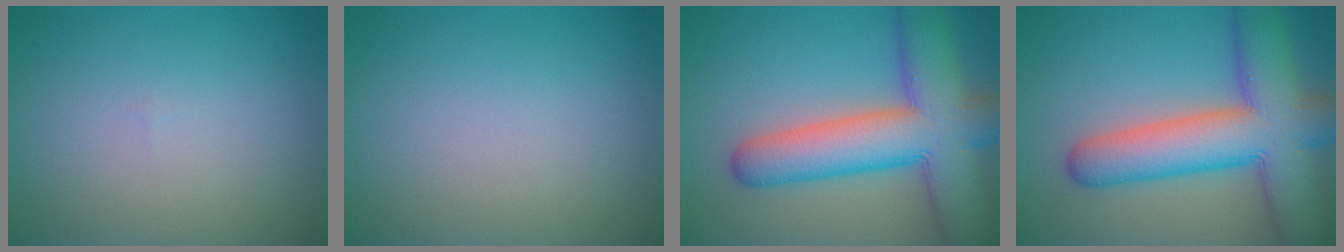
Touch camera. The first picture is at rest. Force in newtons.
{"total": 0.0}
{"total": 10.7, "press": 10.7, "slide": 0.6}
{"total": 10.7, "press": 10.7, "slide": 0.6}